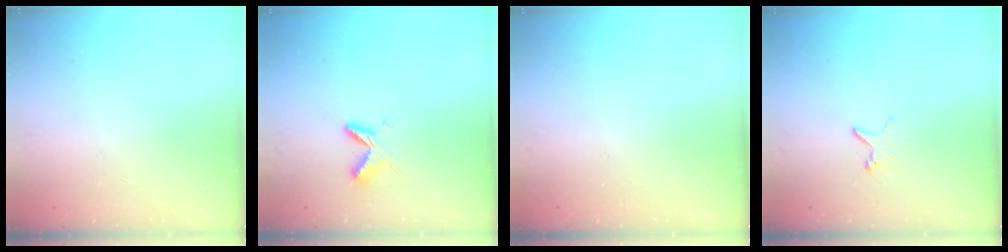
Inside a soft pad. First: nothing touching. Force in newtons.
{"total": 5.9, "press": 5.9, "slide": 0.8}
{"total": 0.0}
{"total": 3.6, "press": 3.6, "slide": 0.3}